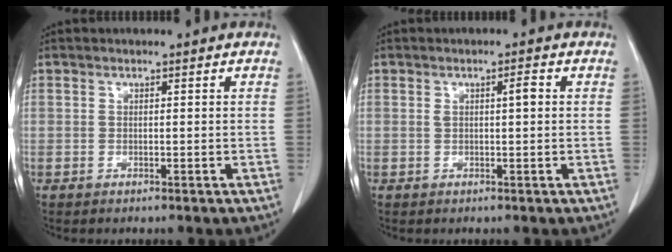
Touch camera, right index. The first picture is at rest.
{"total": 1.9, "force": [0.3, 0.3, 1.8], "torque": [-0.030, 0.005, 0.007]}